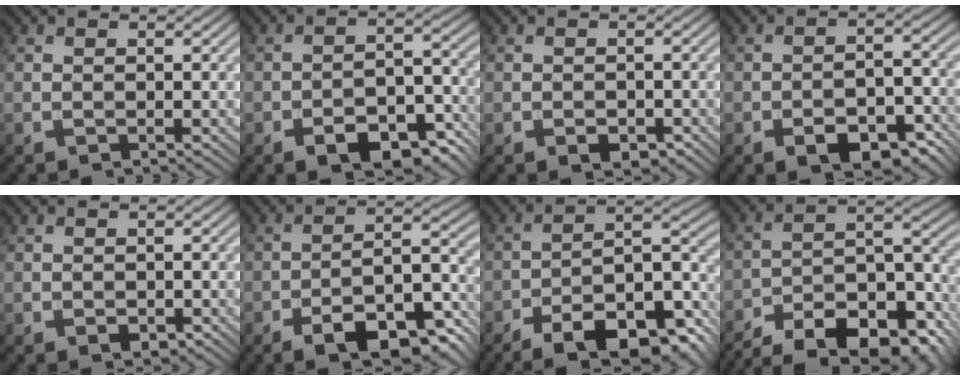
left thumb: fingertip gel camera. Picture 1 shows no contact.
{"total": 9.6, "force": [-5.8, 4.4, 6.3], "torque": [-0.090, 0.002, -0.093]}
{"total": 2.3, "force": [-1.2, 1.3, 1.5], "torque": [-0.021, -0.002, -0.017]}
{"total": 8.4, "force": [-4.9, 4.0, 5.6], "torque": [-0.079, 0.002, -0.073]}
{"total": 1.2, "force": [-0.6, 0.8, 0.8], "torque": [-0.009, -0.001, -0.008]}
{"total": 12.8, "force": [-8.3, 4.1, 8.8], "torque": [-0.133, 0.005, -0.134]}
{"total": 16.0, "force": [-11.5, 5.0, 9.9], "torque": [-0.156, 0.001, -0.173]}
{"total": 15.4, "force": [-11.9, 5.3, 8.2], "torque": [-0.147, -0.002, -0.186]}